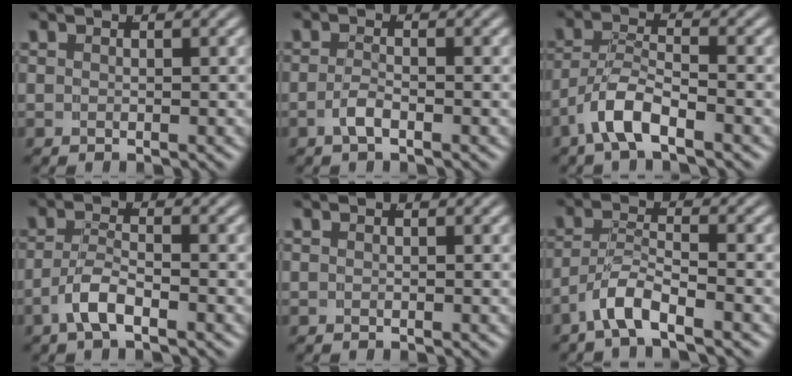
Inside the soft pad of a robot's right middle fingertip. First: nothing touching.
{"total": 1.5, "force": [-1.2, -0.2, 1.0], "torque": [-0.018, -0.006, -0.019]}
{"total": 3.8, "force": [-2.4, 1.2, 2.7], "torque": [-0.057, -0.010, -0.038]}
{"total": 2.8, "force": [-1.8, 0.4, 2.1], "torque": [-0.038, -0.007, -0.027]}
{"total": 0.0}
{"total": 3.7, "force": [-2.8, 1.1, 2.3], "torque": [-0.046, -0.008, -0.046]}